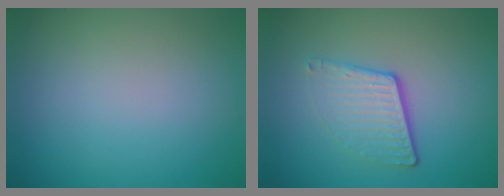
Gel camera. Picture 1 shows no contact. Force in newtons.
{"total": 3.8, "press": 2.6, "slide": 2.8}